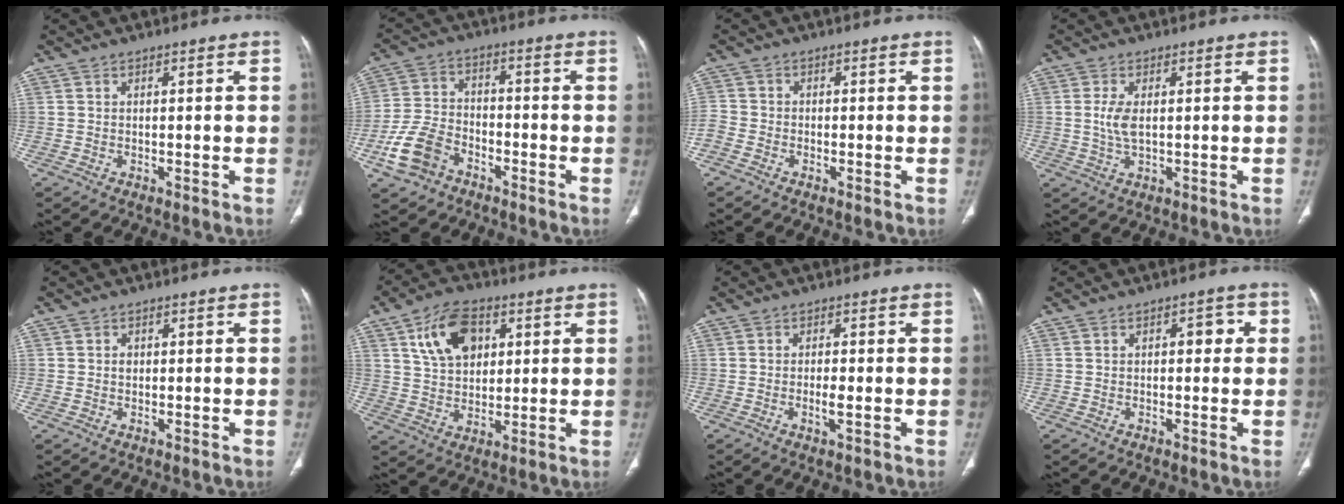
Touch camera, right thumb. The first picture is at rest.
{"total": 10.0, "force": [-5.3, 6.7, 5.1], "torque": [-0.102, 0.028, -0.102]}
{"total": 3.2, "force": [-2.0, 2.0, 1.4], "torque": [-0.035, 0.007, -0.048]}
{"total": 3.8, "force": [0.4, 1.6, 3.4], "torque": [-0.080, -0.005, 0.011]}
{"total": 1.2, "force": [0.1, 1.0, 0.5], "torque": [-0.002, 0.003, 0.002]}
{"total": 11.9, "force": [4.6, 7.9, 7.7], "torque": [-0.108, -0.007, 0.082]}
{"total": 2.6, "force": [-0.7, 0.7, 2.4], "torque": [-0.048, -0.002, -0.013]}
{"total": 3.1, "force": [0.3, 1.8, 2.5], "torque": [-0.012, 0.007, -0.002]}